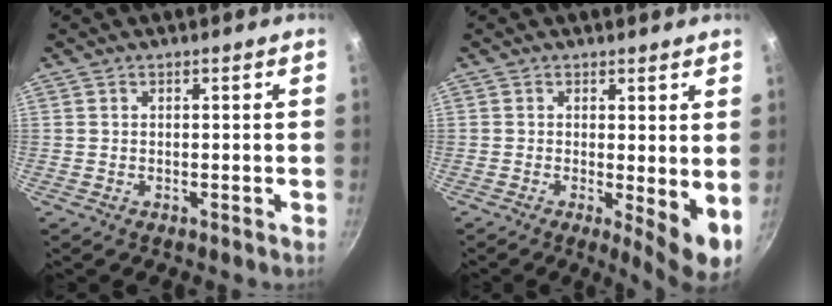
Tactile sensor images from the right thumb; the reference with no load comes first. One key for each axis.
{"total": 6.6, "fx": -0.2, "fy": 1.9, "fz": 6.4, "tx": -0.088, "ty": -0.017, "tz": 0.000}